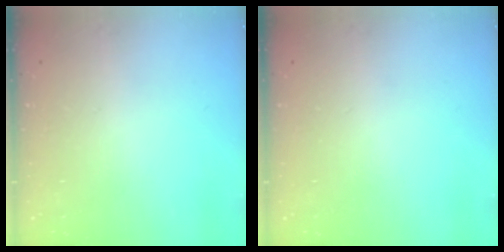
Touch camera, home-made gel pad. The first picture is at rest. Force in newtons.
{"total": 0.0}